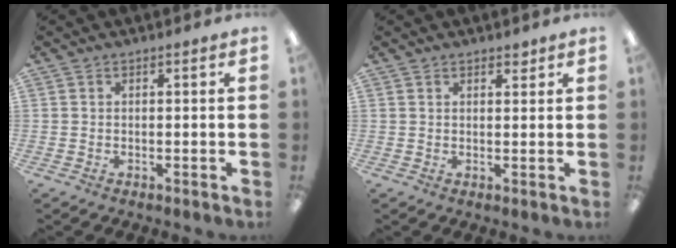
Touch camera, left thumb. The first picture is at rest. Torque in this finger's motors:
{"motor_torque": [-0.08, 0.02, -0.30, 0.17, -0.01]}